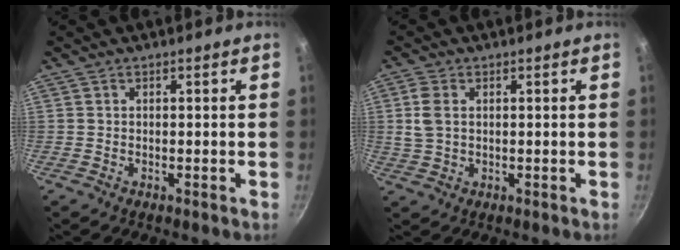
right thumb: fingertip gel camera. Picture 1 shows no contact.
{"total": 4.6, "force": [0.9, 2.9, 3.5], "torque": [-0.076, 0.003, 0.020]}